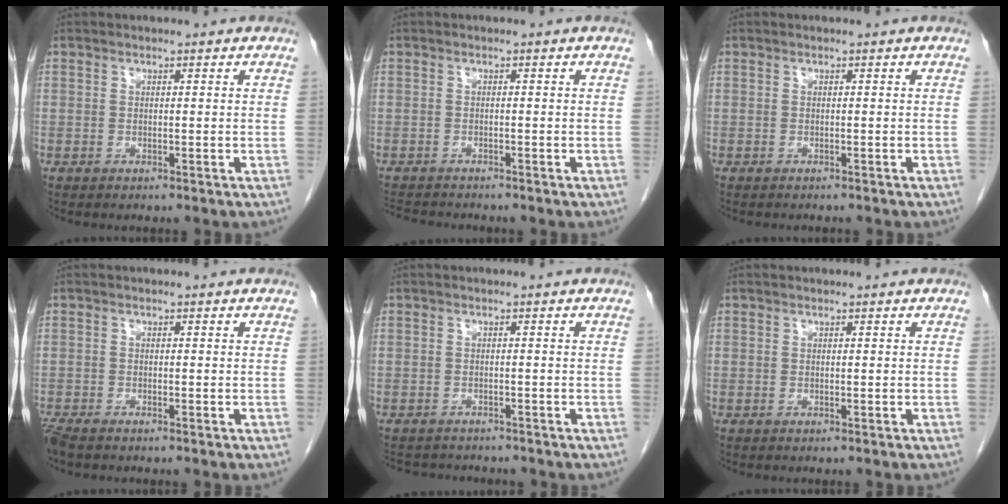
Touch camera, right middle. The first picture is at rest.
{"total": 4.0, "force": [-3.9, 0.3, 0.8], "torque": [-0.014, -0.015, -0.063]}
{"total": 2.3, "force": [-2.1, 0.4, 0.9], "torque": [-0.015, -0.003, -0.023]}
{"total": 2.3, "force": [-1.9, 0.5, 1.0], "torque": [-0.026, -0.008, -0.038]}
{"total": 5.5, "force": [-5.2, 1.4, 1.1], "torque": [-0.018, -0.005, -0.072]}
{"total": 0.0}